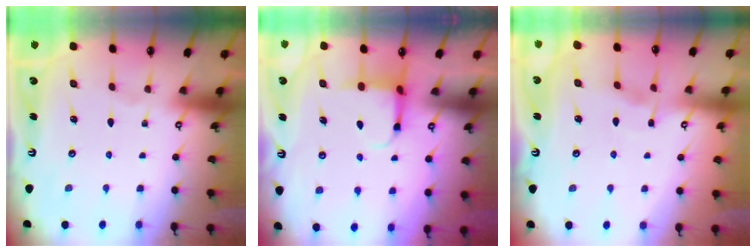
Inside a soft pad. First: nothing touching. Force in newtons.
{"total": 3.8, "press": 3.5, "slide": 1.4}
{"total": 2.4, "press": 2.4, "slide": 0.3}